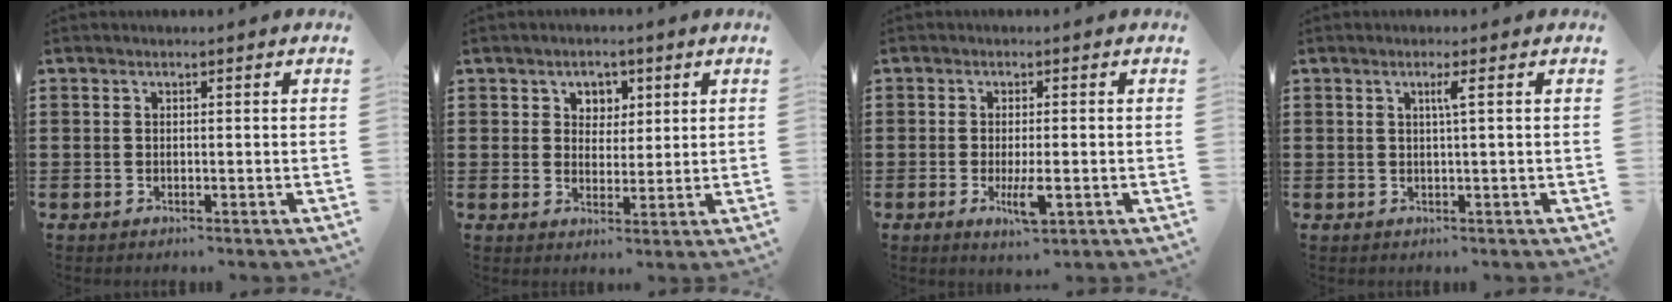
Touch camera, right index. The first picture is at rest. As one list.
[{"total": 3.1, "force": [1.5, 2.6, 0.7], "torque": [-0.028, 0.013, 0.025]}, {"total": 4.8, "force": [-1.5, 1.3, 4.3], "torque": [-0.089, -0.012, -0.029]}, {"total": 1.8, "force": [0.4, -0.3, 1.7], "torque": [-0.032, -0.003, 0.004]}]